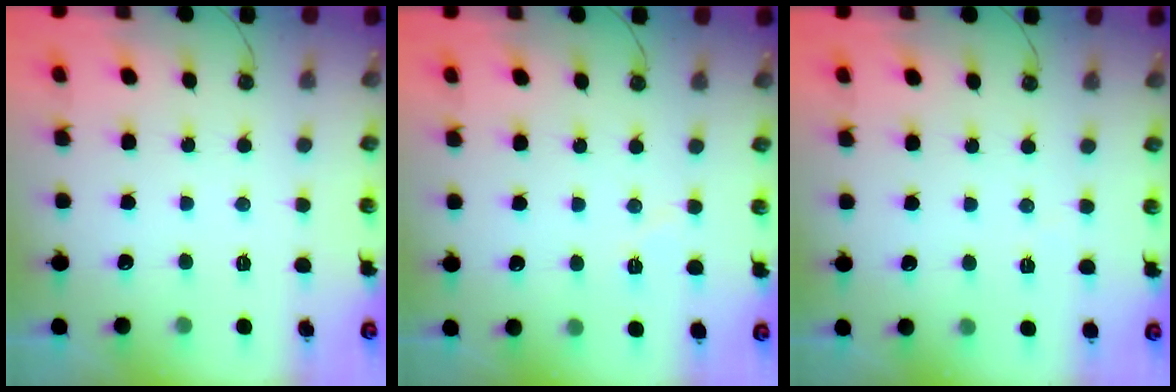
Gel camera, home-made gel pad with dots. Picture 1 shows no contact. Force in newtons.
{"total": 4.1, "press": 3.7, "slide": 1.6}
{"total": 1.6, "press": 1.4, "slide": 0.7}